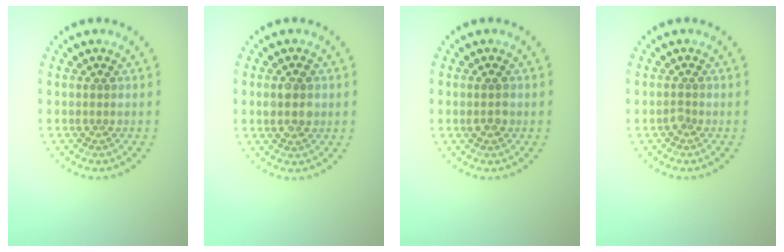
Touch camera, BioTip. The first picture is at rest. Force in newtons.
{"total": 2.6, "press": 2.6, "slide": 0.1}
{"total": 1.5, "press": 1.5, "slide": 0.2}
{"total": 0.8, "press": 0.5, "slide": 0.6}